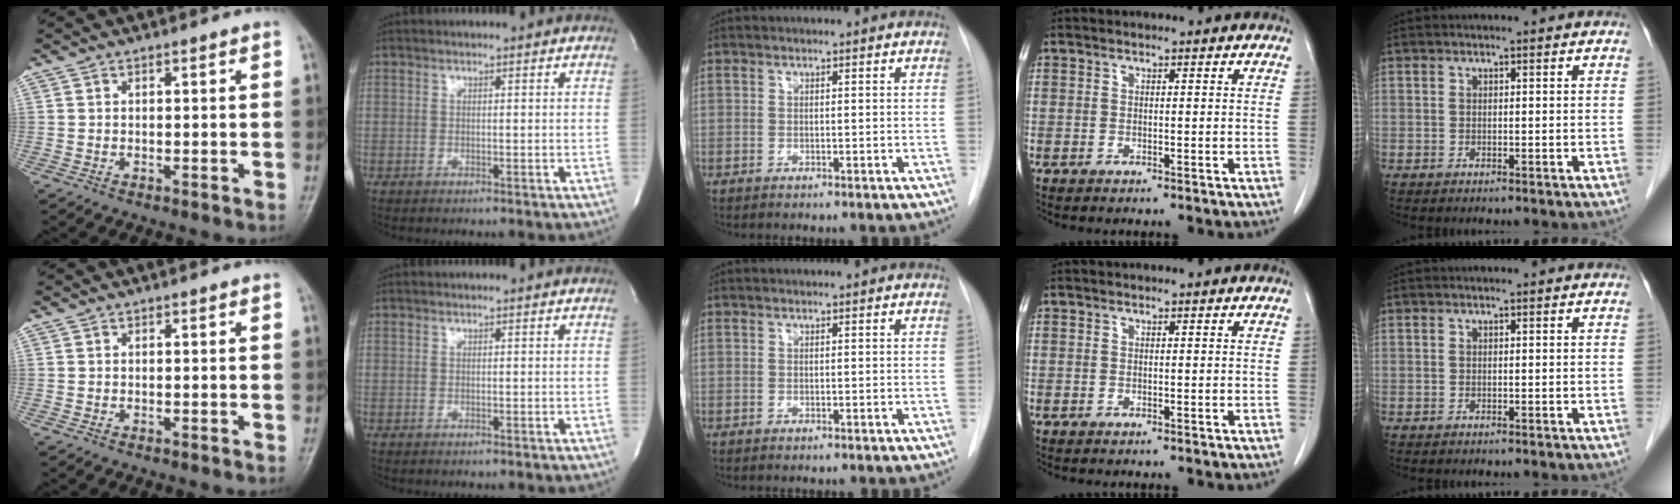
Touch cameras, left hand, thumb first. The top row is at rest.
{}